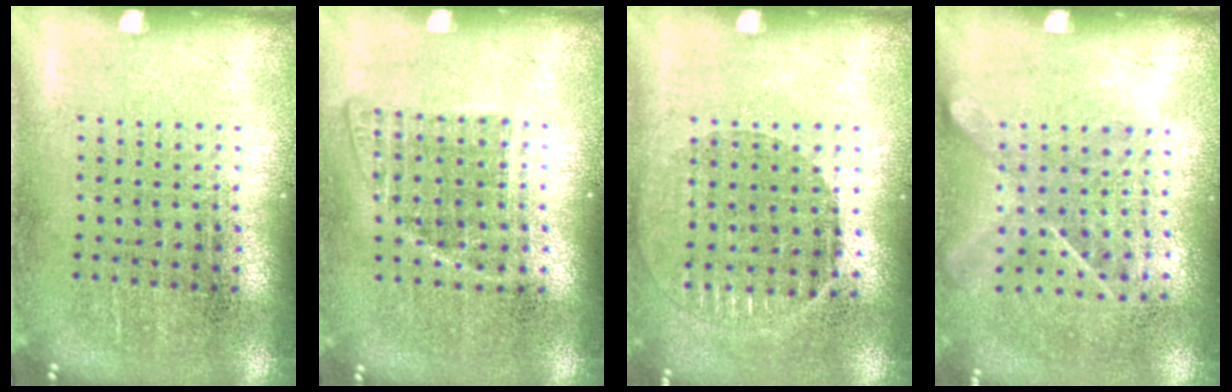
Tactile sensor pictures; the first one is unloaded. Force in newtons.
{"total": 1.0, "press": 0.9, "slide": 0.4}
{"total": 1.0, "press": 0.9, "slide": 0.4}
{"total": 1.2, "press": 0.9, "slide": 0.8}